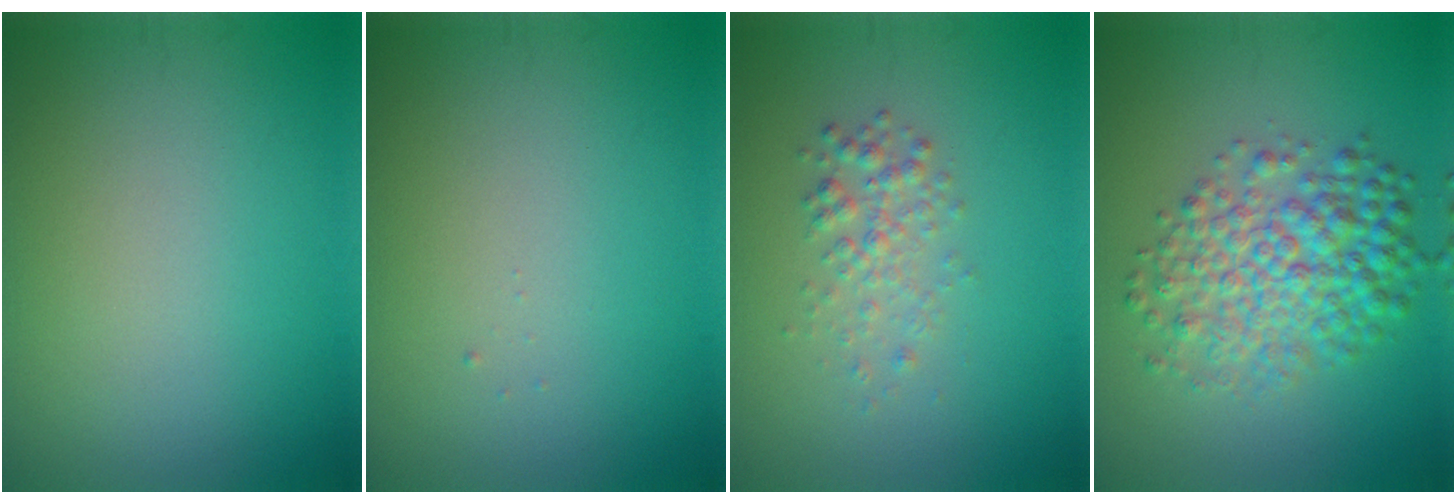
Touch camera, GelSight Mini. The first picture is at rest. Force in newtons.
{"total": 0.0}
{"total": 1.9, "press": 1.9, "slide": 0.0}
{"total": 6.0, "press": 6.0, "slide": 0.0}